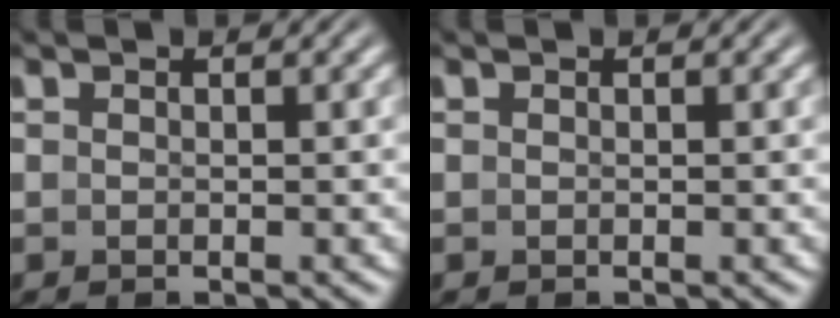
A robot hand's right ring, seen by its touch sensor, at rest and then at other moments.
{"total": 0.0}